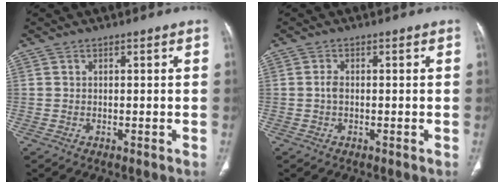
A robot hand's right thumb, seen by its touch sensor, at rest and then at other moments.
{"total": 1.3, "force": [-0.2, 0.7, 1.0], "torque": [-0.021, 0.001, -0.005]}